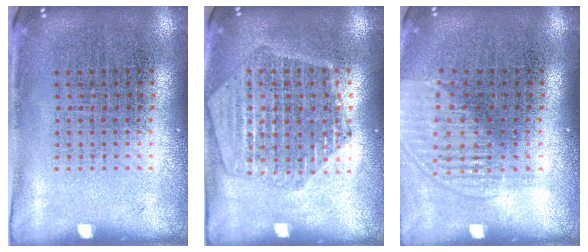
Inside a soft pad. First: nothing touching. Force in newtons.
{"total": 1.8, "press": 1.7, "slide": 0.5}
{"total": 1.4, "press": 1.3, "slide": 0.7}